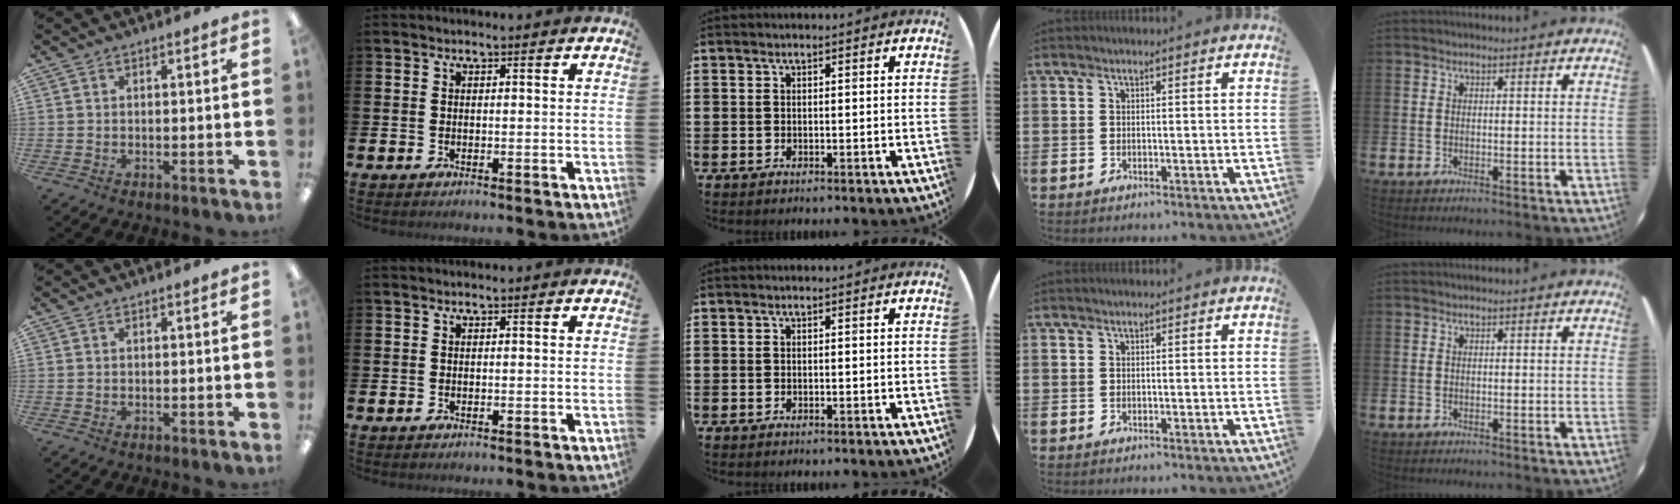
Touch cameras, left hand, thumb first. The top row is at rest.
{}